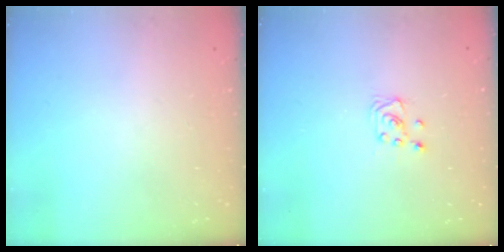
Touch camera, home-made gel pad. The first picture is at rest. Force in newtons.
{"total": 3.4, "press": 3.4, "slide": 0.4}